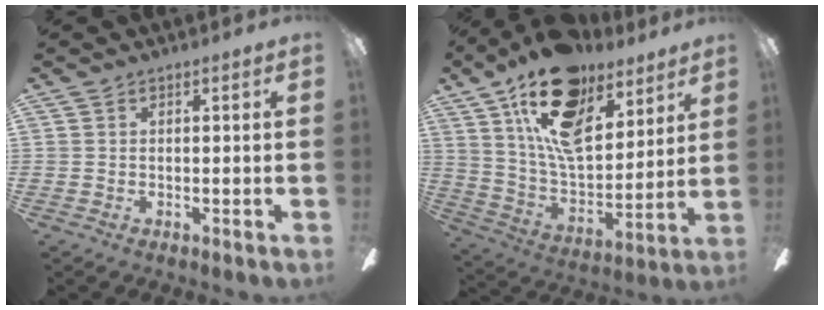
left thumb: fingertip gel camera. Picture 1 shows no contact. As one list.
[{"total": 21.2, "force": [12.9, 10.9, 12.8], "torque": [-0.228, -0.068, 0.227]}]